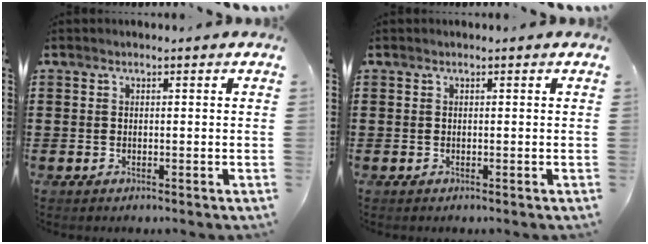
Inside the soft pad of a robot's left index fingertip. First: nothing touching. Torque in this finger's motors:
{"motor_torque": [0.00, 0.00, 0.00, 0.00]}